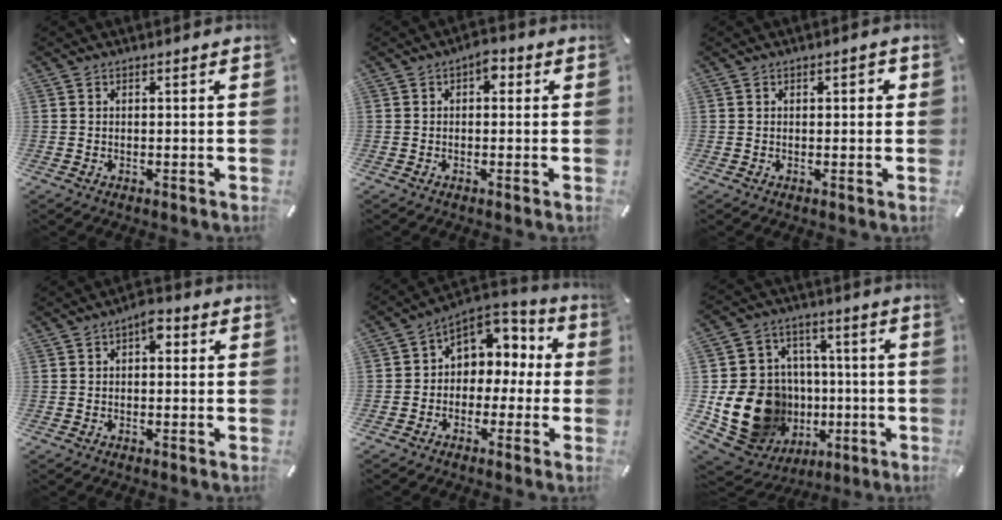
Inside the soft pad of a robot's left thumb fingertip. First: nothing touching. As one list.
[{"total": 3.1, "force": [0.5, 2.0, 2.3], "torque": [-0.024, 0.003, 0.000]}, {"total": 1.7, "force": [0.2, 0.9, 1.4], "torque": [-0.020, 0.004, 0.000]}, {"total": 3.5, "force": [0.6, 2.0, 2.7], "torque": [-0.033, 0.004, 0.002]}, {"total": 8.4, "force": [2.2, 7.4, 3.2], "torque": [-0.046, -0.017, 0.043]}, {"total": 21.7, "force": [-3.4, 18.6, 10.6], "torque": [-0.197, 0.004, -0.010]}]